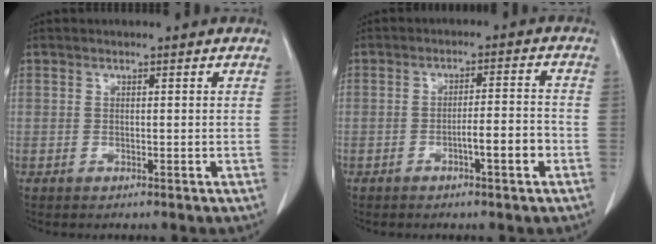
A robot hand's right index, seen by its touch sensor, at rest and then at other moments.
{"total": 5.1, "force": [-2.2, 0.4, 4.6], "torque": [-0.065, 0.006, -0.034]}